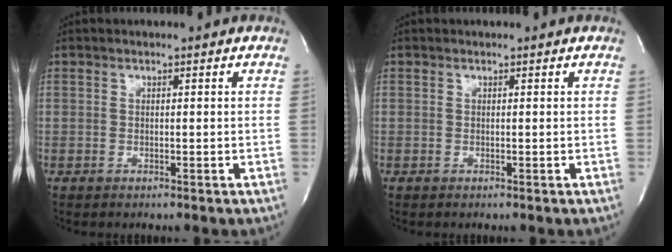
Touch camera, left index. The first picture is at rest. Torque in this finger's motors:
{"motor_torque": [0.00, 0.00, 0.00, 0.00]}